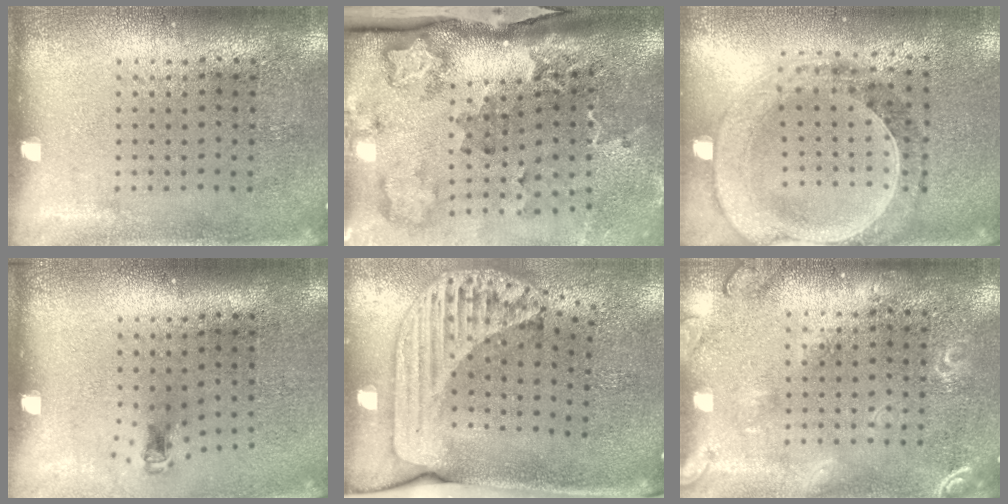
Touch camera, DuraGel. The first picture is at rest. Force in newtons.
{"total": 3.0, "press": 2.2, "slide": 2.0}
{"total": 1.5, "press": 1.4, "slide": 0.3}
{"total": 0.6, "press": 0.3, "slide": 0.5}
{"total": 2.5, "press": 1.8, "slide": 1.7}
{"total": 2.8, "press": 2.7, "slide": 0.4}